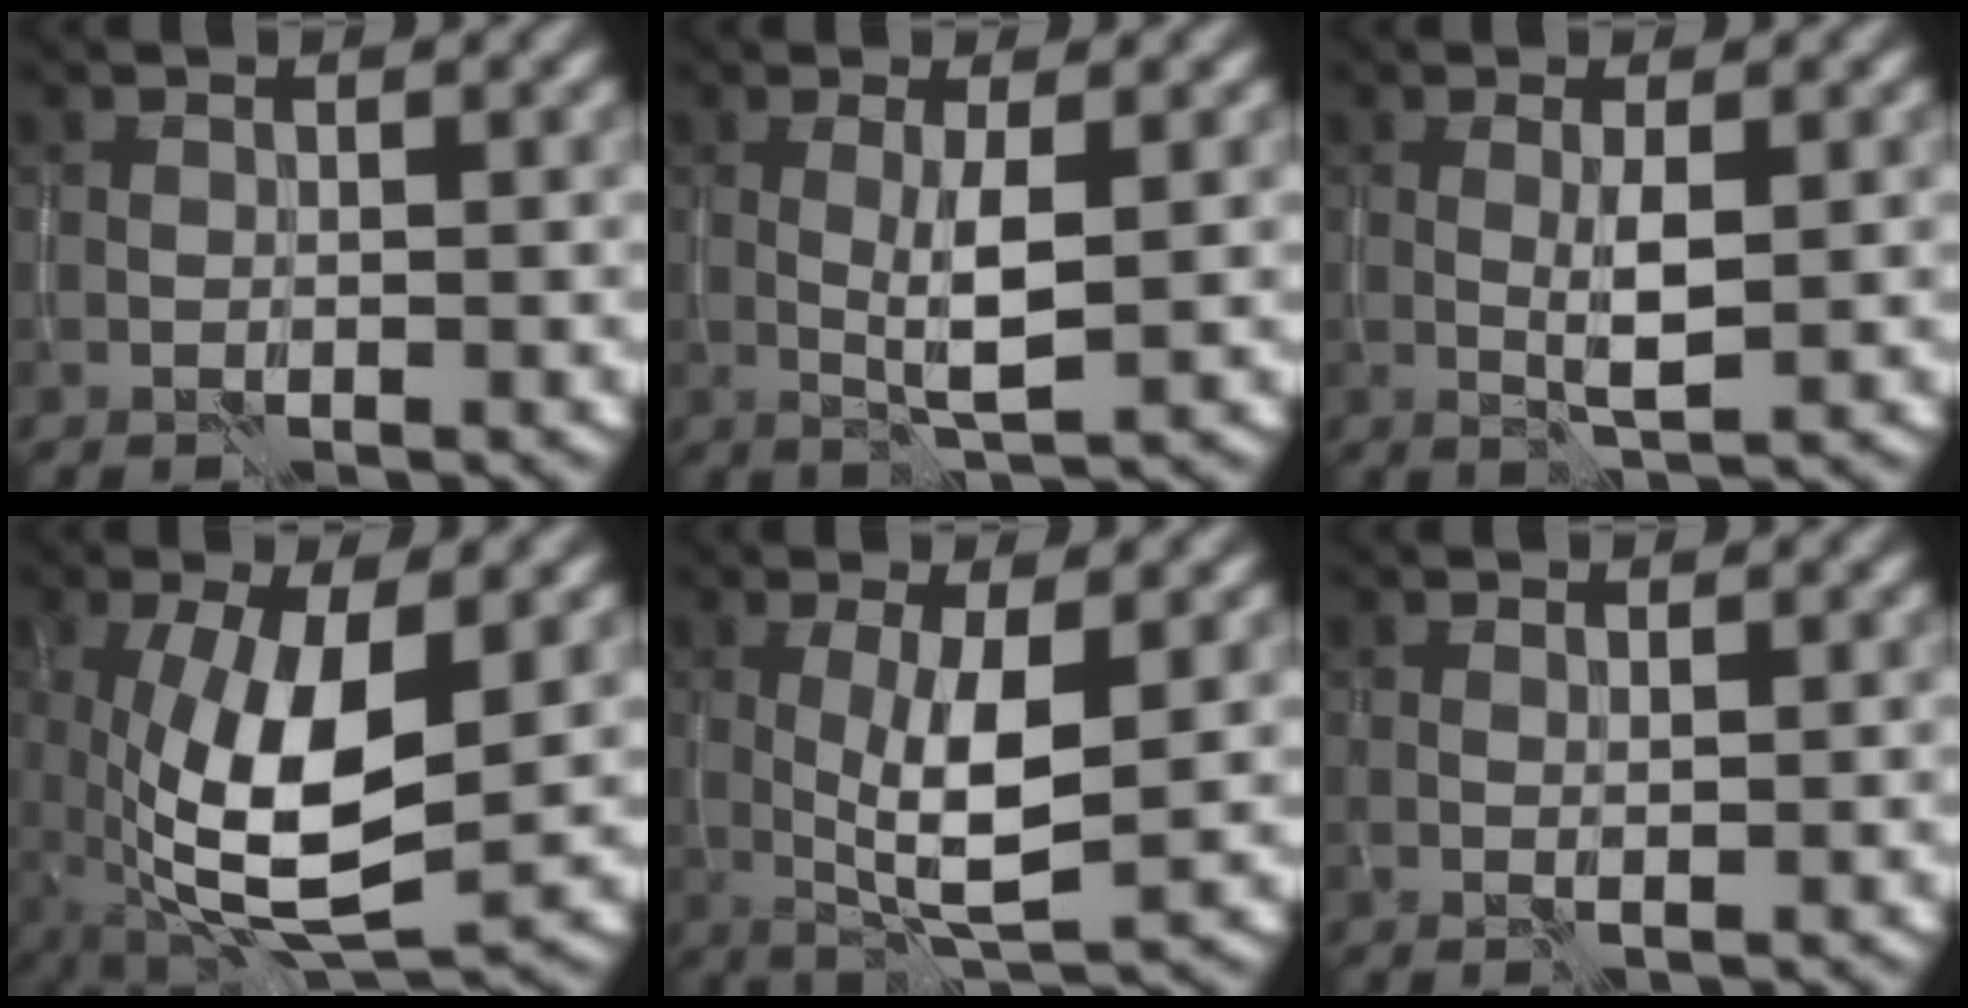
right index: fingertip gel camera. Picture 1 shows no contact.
{"total": 3.0, "force": [0.2, 0.4, 3.0], "torque": [-0.060, -0.002, 0.004]}
{"total": 2.3, "force": [0.2, 0.3, 2.2], "torque": [-0.046, -0.002, 0.005]}
{"total": 9.7, "force": [-0.4, 3.6, 9.0], "torque": [-0.180, -0.013, -0.007]}
{"total": 5.6, "force": [0.2, 1.4, 5.4], "torque": [-0.101, -0.007, 0.005]}
{"total": 0.5, "force": [0.3, -0.1, 0.4], "torque": [-0.010, -0.001, 0.004]}